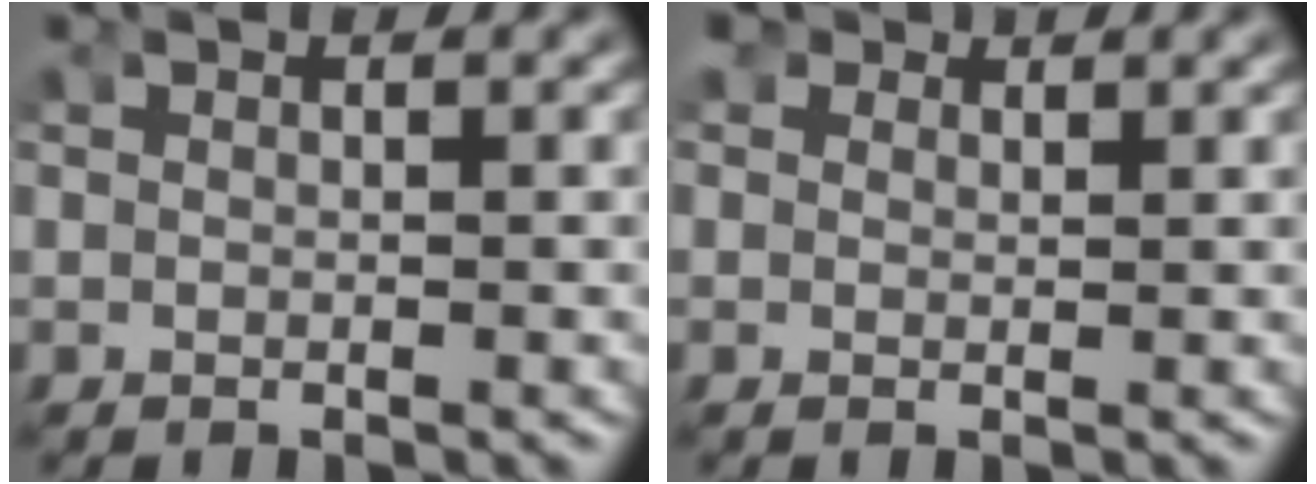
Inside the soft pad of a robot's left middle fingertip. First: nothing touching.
{"total": 1.4, "force": [1.1, 0.8, 0.4], "torque": [-0.014, -0.005, 0.022]}